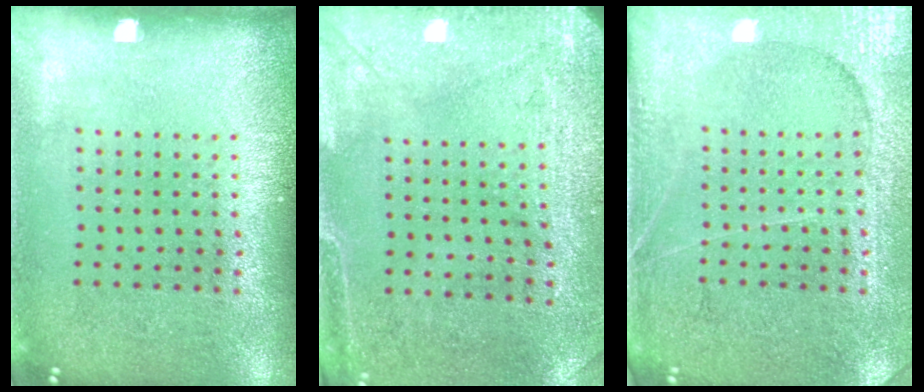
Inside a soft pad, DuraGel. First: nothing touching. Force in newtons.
{"total": 3.1, "press": 2.5, "slide": 1.8}
{"total": 4.0, "press": 3.6, "slide": 1.7}